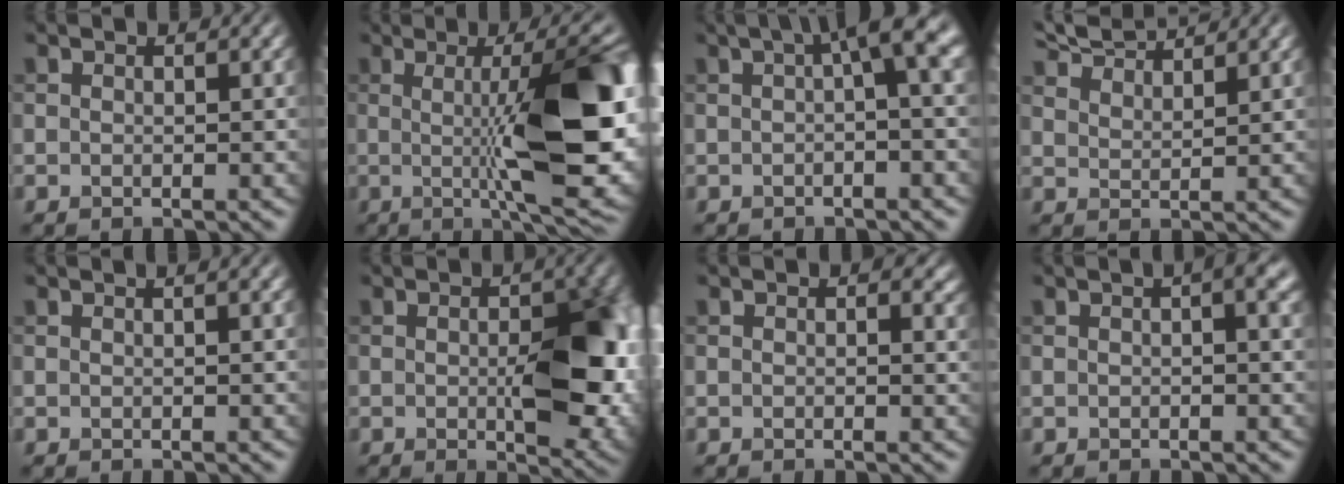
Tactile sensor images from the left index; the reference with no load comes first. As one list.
[{"total": 12.6, "force": [0.0, 2.8, 12.3], "torque": [-0.156, -0.005, 0.003]}, {"total": 5.3, "force": [1.2, 1.1, 5.1], "torque": [-0.062, 0.019, 0.008]}, {"total": 5.2, "force": [4.9, 0.8, 1.7], "torque": [-0.040, 0.014, 0.083]}, {"total": 0.9, "force": [0.1, 0.1, 0.9], "torque": [-0.013, 0.003, 0.000]}, {"total": 9.4, "force": [-0.8, 4.5, 8.2], "torque": [-0.116, -0.015, 0.000]}, {"total": 1.5, "force": [0.4, 1.0, 1.0], "torque": [-0.012, -0.006, 0.003]}, {"total": 2.5, "force": [0.7, 0.4, 2.3], "torque": [-0.029, 0.005, 0.008]}]